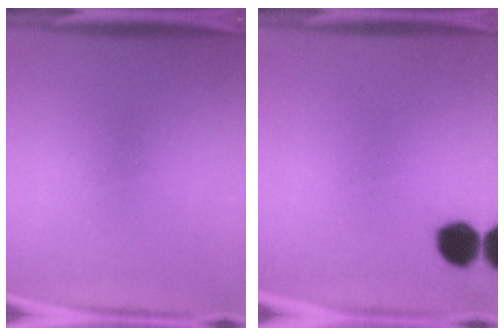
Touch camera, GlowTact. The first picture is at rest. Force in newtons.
{"total": 5.7}